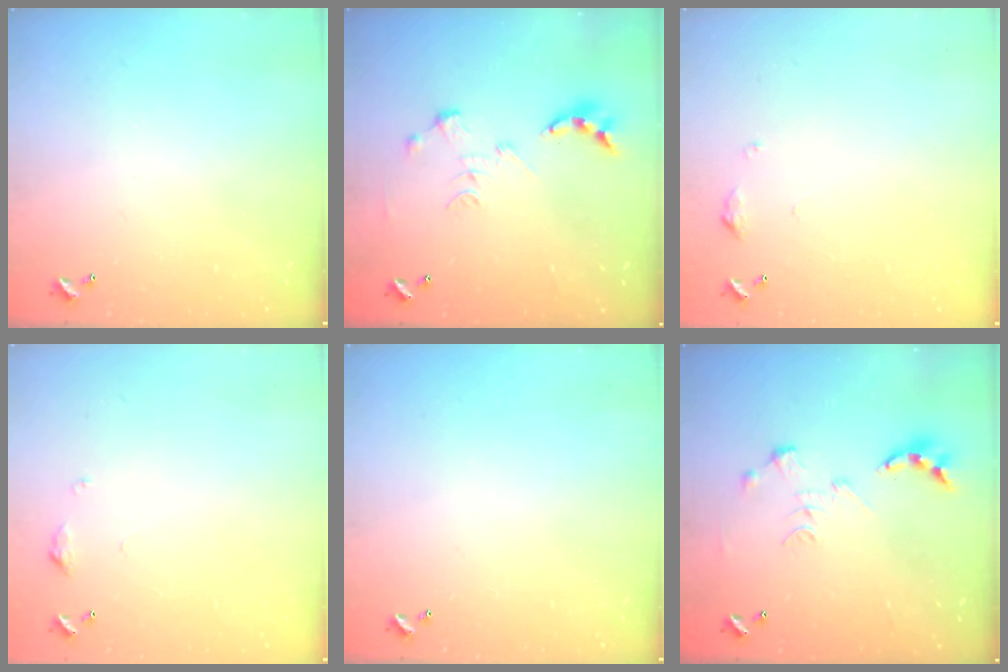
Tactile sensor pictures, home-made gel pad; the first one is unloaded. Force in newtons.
{"total": 0.0}
{"total": 5.0, "press": 4.9, "slide": 0.8}
{"total": 5.0, "press": 4.9, "slide": 0.8}
{"total": 0.0}
{"total": 0.0}